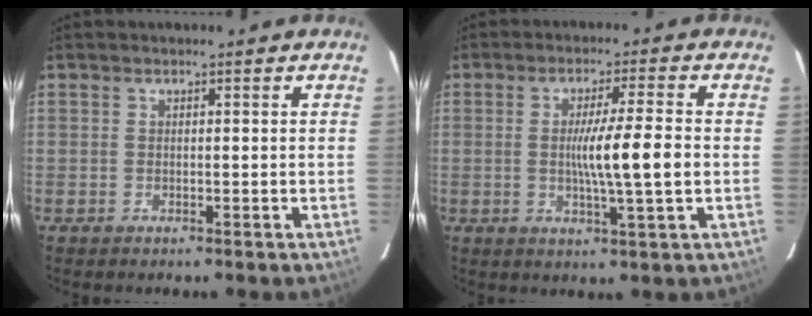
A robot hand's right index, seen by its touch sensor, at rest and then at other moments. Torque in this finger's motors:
{"motor_torque": [1.32, -0.14, 0.68, 0.16]}